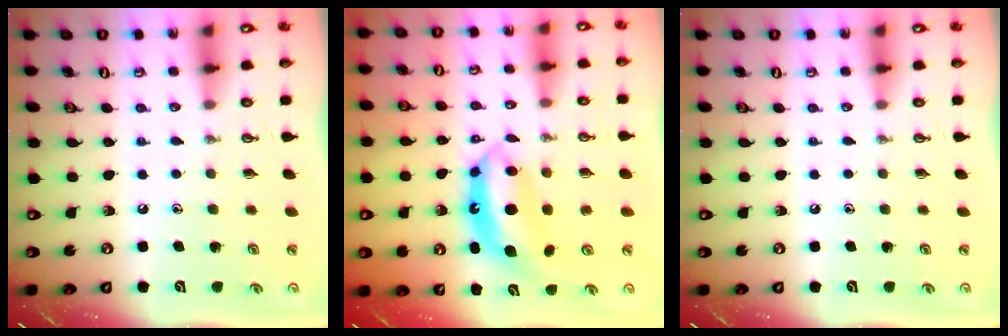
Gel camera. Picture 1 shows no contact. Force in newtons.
{"total": 7.1, "press": 7.1, "slide": 0.5}
{"total": 0.0}